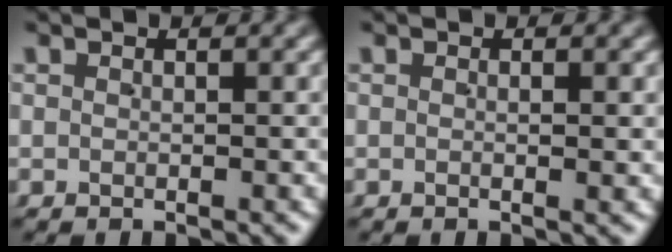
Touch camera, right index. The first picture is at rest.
{"total": 0.6, "force": [0.1, 0.0, 0.6], "torque": [-0.007, 0.001, 0.001]}